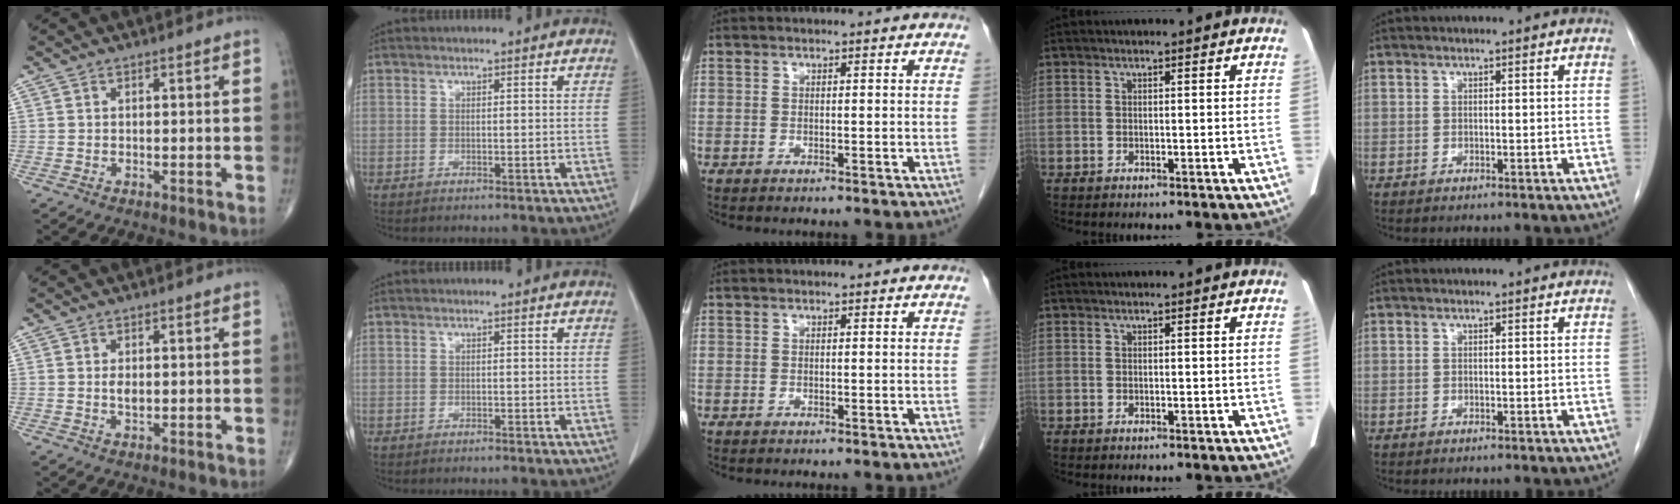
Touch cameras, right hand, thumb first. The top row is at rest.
{"thumb": {"total": 2.3, "force": [0.1, 1.3, 1.9], "torque": [-0.034, -0.003, 0.001]}}